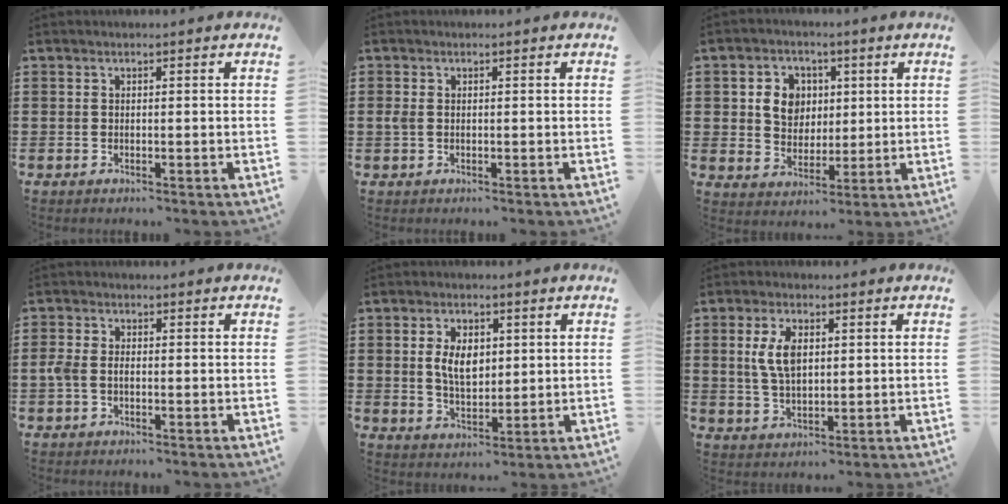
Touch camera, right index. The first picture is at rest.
{"total": 1.4, "force": [0.0, 0.9, 1.1], "torque": [-0.031, 0.002, -0.005]}
{"total": 6.2, "force": [1.4, 5.5, 2.5], "torque": [-0.065, 0.017, 0.021]}
{"total": 2.2, "force": [-0.6, 1.3, 1.7], "torque": [-0.056, -0.005, -0.019]}
{"total": 5.7, "force": [1.0, 3.4, 4.5], "torque": [-0.087, 0.010, 0.013]}
{"total": 6.1, "force": [1.3, 3.2, 5.1], "torque": [-0.114, 0.009, 0.019]}